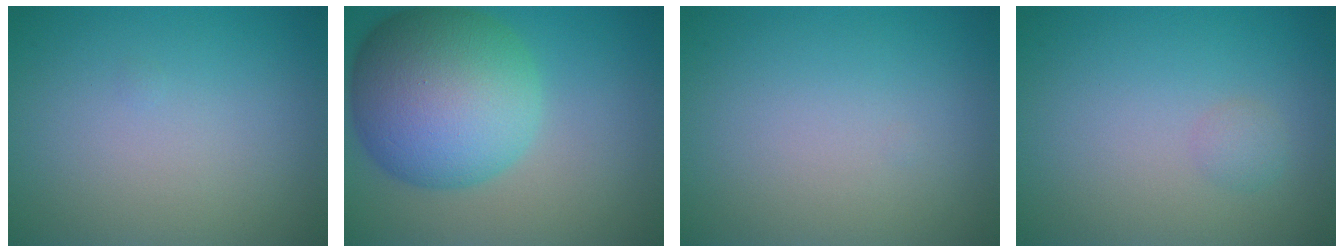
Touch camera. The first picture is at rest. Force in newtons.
{"total": 12.4, "press": 12.4, "slide": 0.2}
{"total": 0.0}
{"total": 1.0, "press": 1.0, "slide": 0.0}